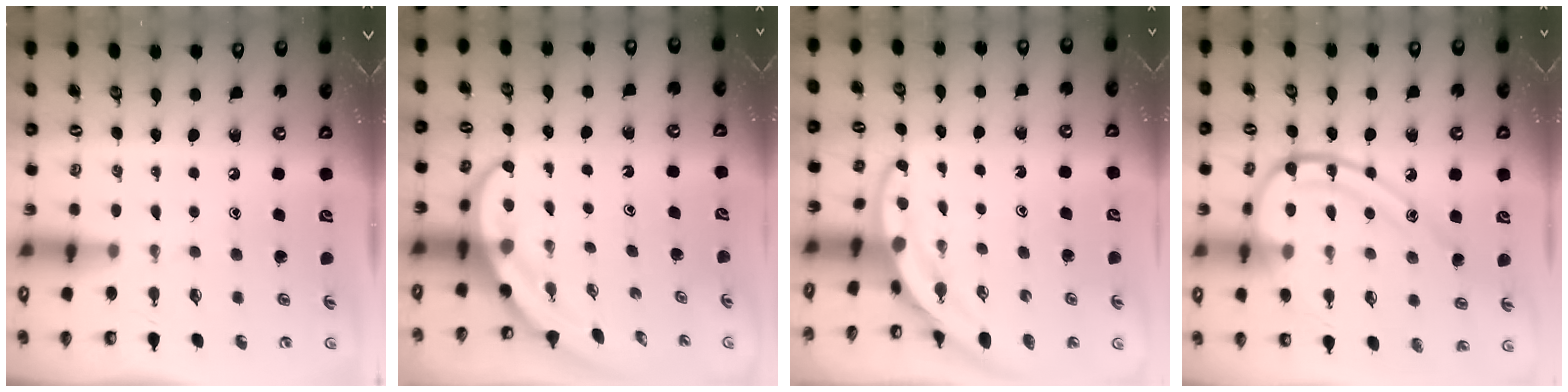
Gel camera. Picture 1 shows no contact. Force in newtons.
{"total": 4.1, "press": 4.1, "slide": 0.3}
{"total": 4.0, "press": 4.0, "slide": 0.2}
{"total": 16.6, "press": 16.5, "slide": 1.2}